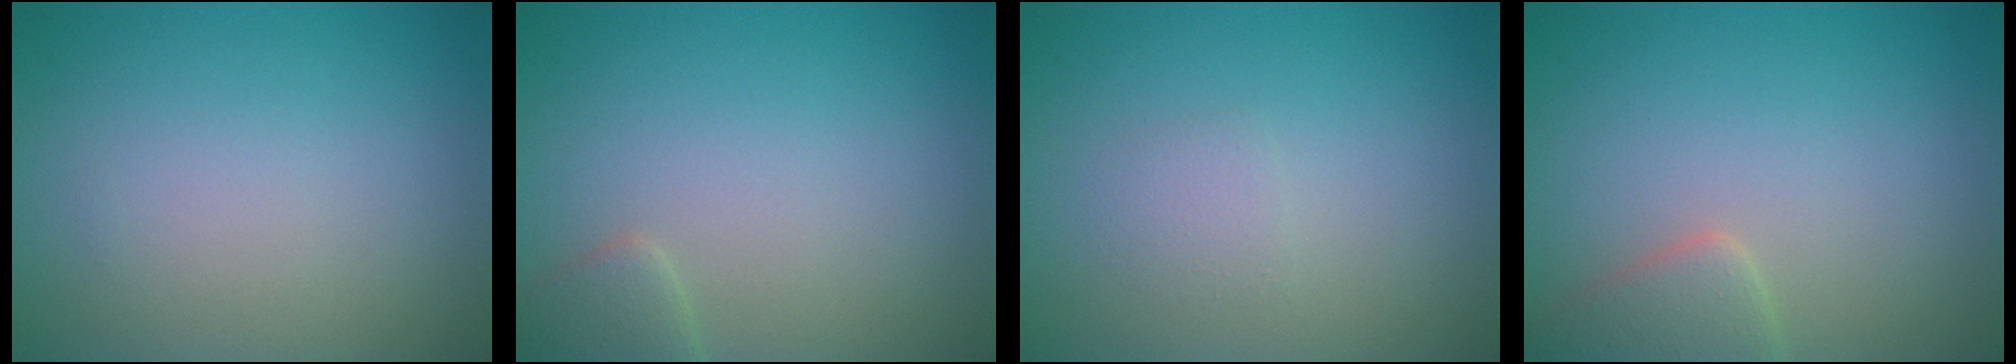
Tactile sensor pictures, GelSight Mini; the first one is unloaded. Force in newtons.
{"total": 1.7, "press": 1.7, "slide": 0.1}
{"total": 1.1, "press": 1.0, "slide": 0.1}
{"total": 2.5, "press": 2.5, "slide": 0.3}